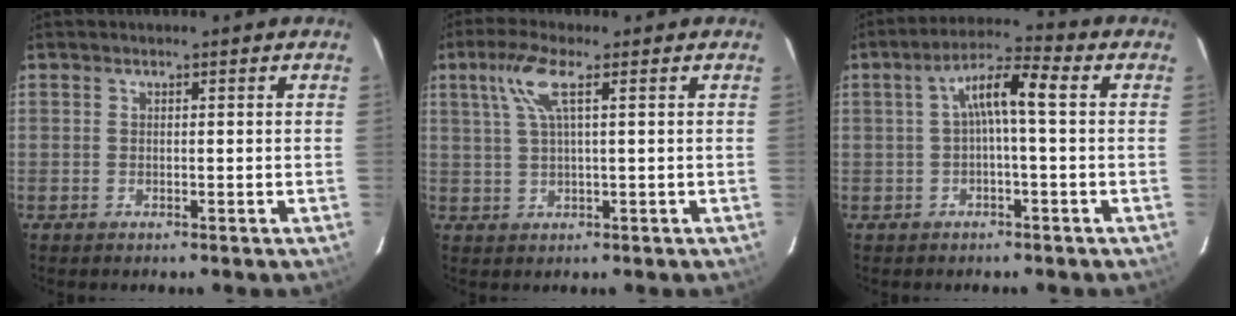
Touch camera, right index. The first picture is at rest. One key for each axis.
{"total": 5.6, "fx": 2.2, "fy": 0.5, "fz": 5.1, "tx": -0.105, "ty": 0.008, "tz": 0.048}
{"total": 6.3, "fx": 0.2, "fy": 1.1, "fz": 6.2, "tx": -0.122, "ty": 0.022, "tz": 0.003}